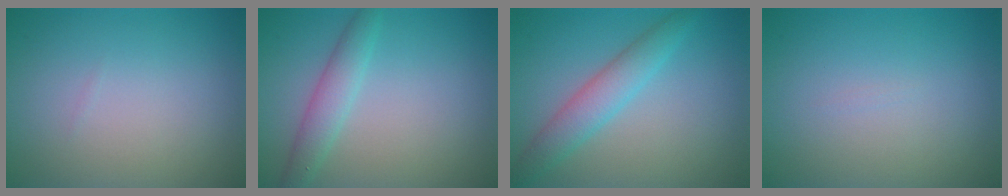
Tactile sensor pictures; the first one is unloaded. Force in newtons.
{"total": 2.5, "press": 2.5, "slide": 0.0}
{"total": 3.4, "press": 3.4, "slide": 0.2}
{"total": 0.0}